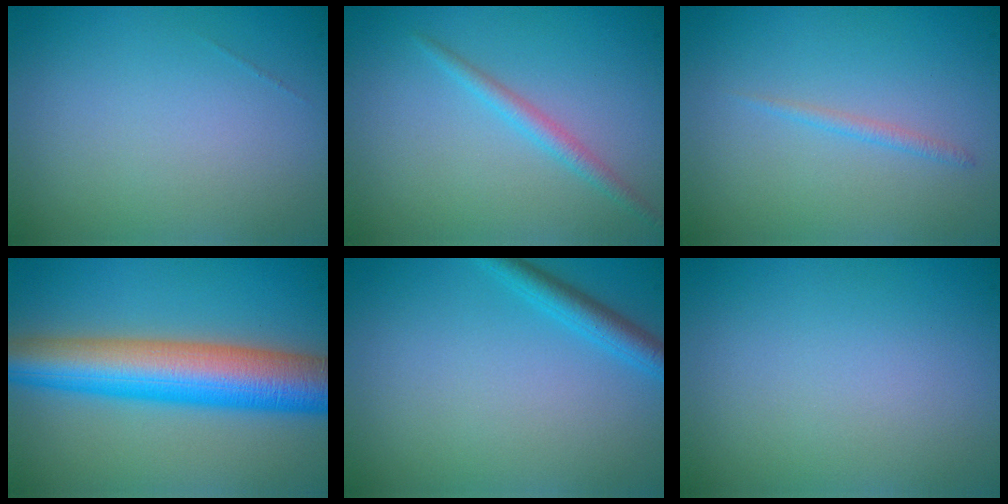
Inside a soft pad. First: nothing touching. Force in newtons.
{"total": 1.6, "press": 1.6, "slide": 0.1}
{"total": 0.9, "press": 0.9, "slide": 0.1}
{"total": 11.0, "press": 11.0, "slide": 0.1}
{"total": 2.3, "press": 2.3, "slide": 0.2}
{"total": 0.0}